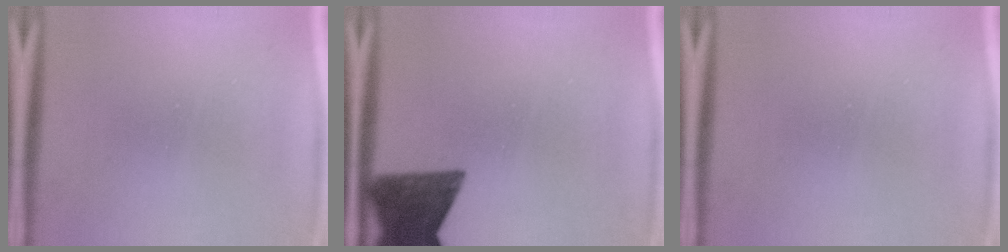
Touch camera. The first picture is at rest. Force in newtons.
{"total": 11.6}
{"total": 0.0}